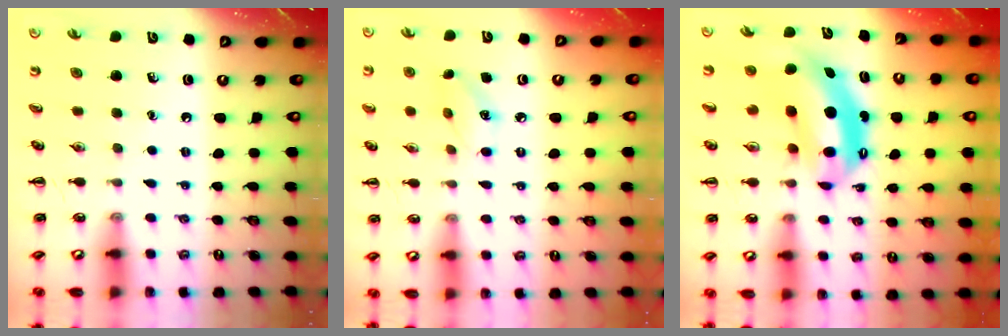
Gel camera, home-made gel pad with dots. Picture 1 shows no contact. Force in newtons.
{"total": 6.0, "press": 5.9, "slide": 1.2}
{"total": 8.0, "press": 7.7, "slide": 1.9}